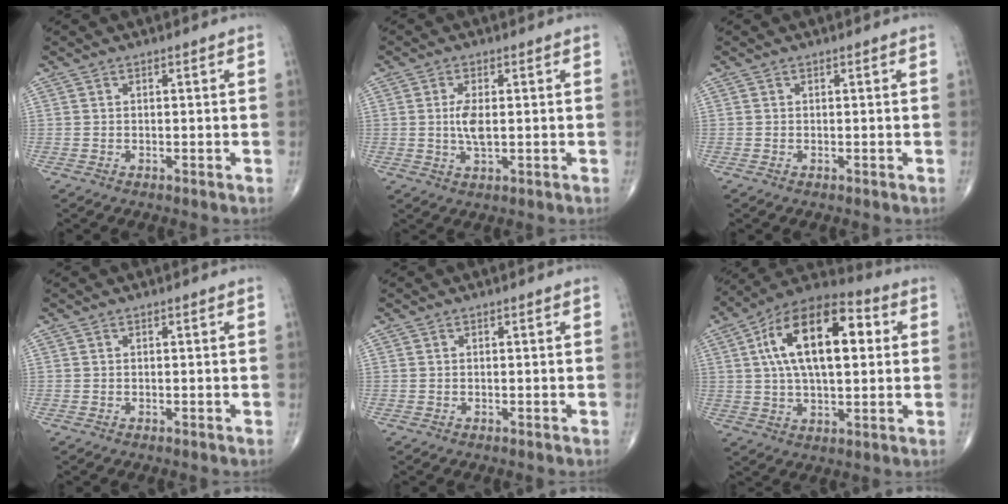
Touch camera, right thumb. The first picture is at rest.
{"total": 4.1, "force": [0.2, 1.6, 3.8], "torque": [-0.083, -0.008, 0.005]}
{"total": 0.0}
{"total": 0.0}
{"total": 0.0}
{"total": 19.7, "force": [4.1, 9.6, 16.7], "torque": [-0.267, 0.023, 0.059]}